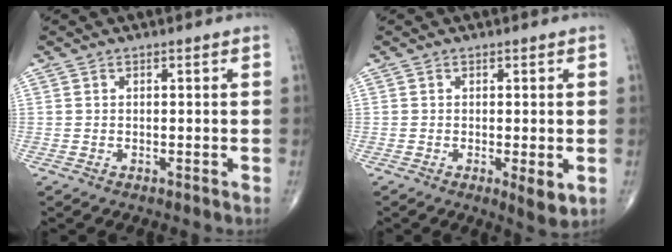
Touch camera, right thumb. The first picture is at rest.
{"total": 3.6, "force": [-0.8, 0.9, 3.4], "torque": [-0.052, -0.013, -0.013]}